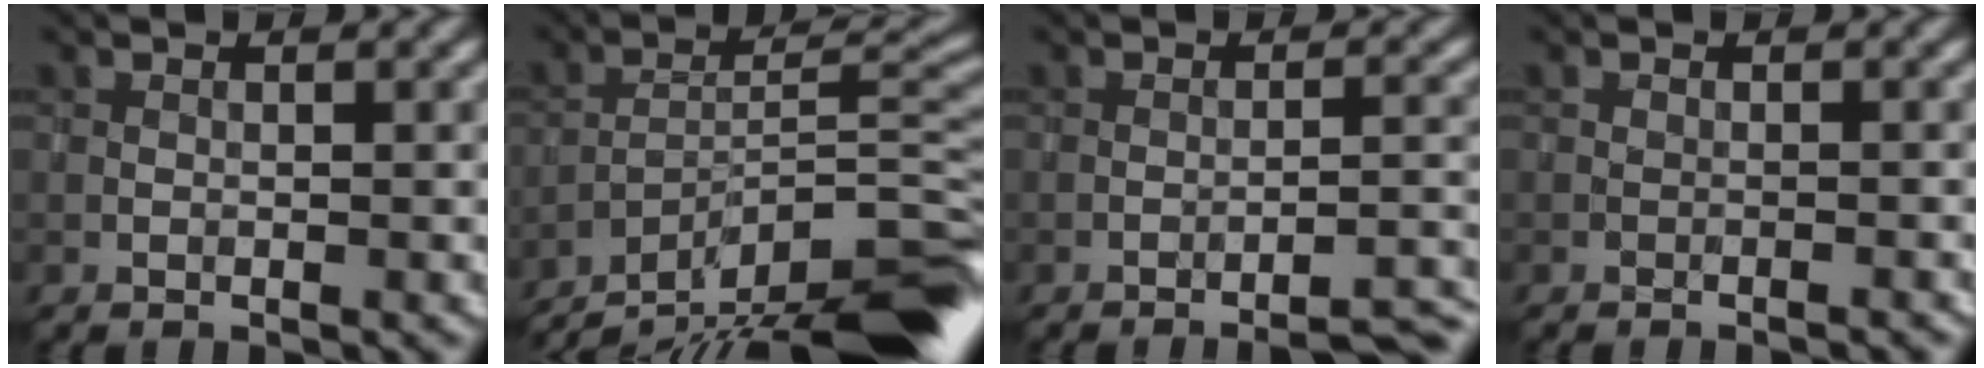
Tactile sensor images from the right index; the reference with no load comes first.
{"total": 12.0, "force": [-9.6, 2.3, 6.9], "torque": [-0.110, 0.016, -0.152]}
{"total": 4.4, "force": [-3.8, 0.4, 2.3], "torque": [-0.024, 0.014, -0.050]}
{"total": 1.4, "force": [-1.3, -0.1, 0.2], "torque": [0.000, 0.012, -0.015]}